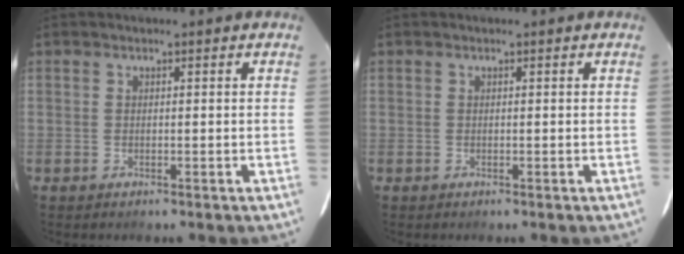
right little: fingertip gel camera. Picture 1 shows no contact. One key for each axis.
{"total": 0.0}